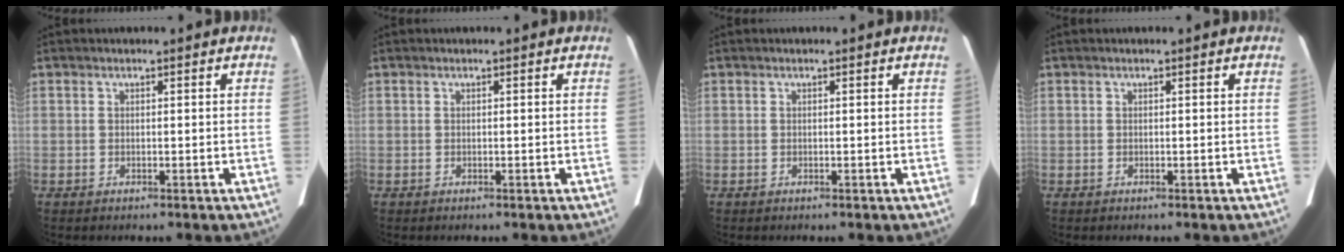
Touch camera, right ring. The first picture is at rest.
{"total": 0.0}
{"total": 0.0}
{"total": 0.0}